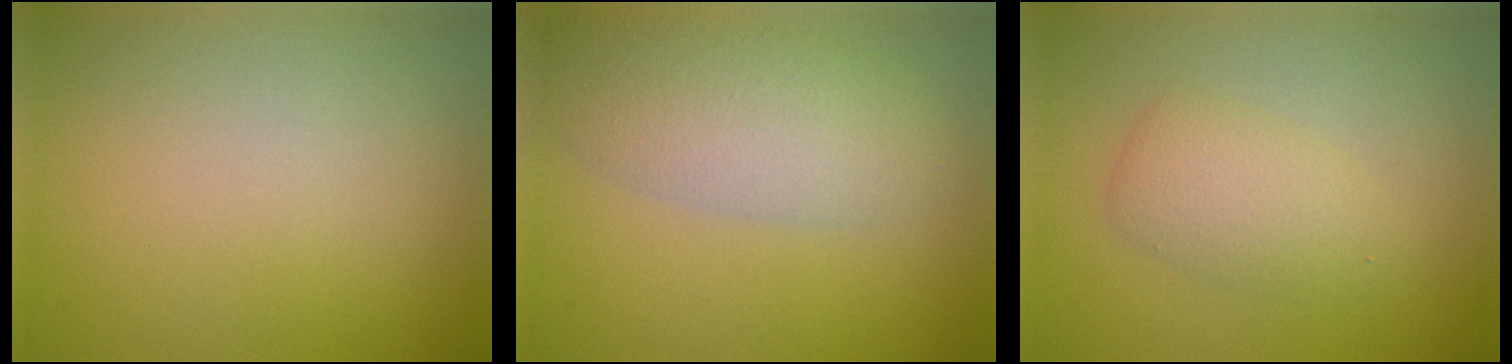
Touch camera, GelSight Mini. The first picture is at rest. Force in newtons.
{"total": 5.4, "press": 5.4, "slide": 0.3}
{"total": 2.9, "press": 2.9, "slide": 0.0}